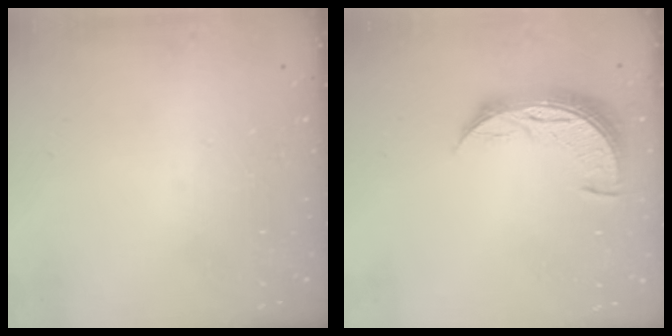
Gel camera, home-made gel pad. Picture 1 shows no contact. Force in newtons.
{"total": 8.6, "press": 8.6, "slide": 0.8}